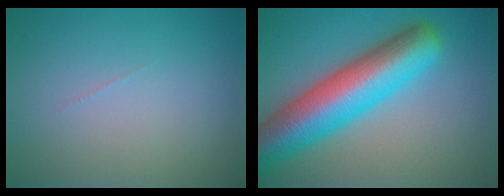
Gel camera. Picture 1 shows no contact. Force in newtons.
{"total": 10.7, "press": 10.7, "slide": 0.4}